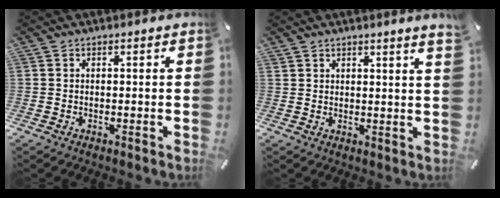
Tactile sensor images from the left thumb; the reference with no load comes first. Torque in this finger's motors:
{"motor_torque": [0.87, -0.13, 0.27, 0.04, 0.02]}